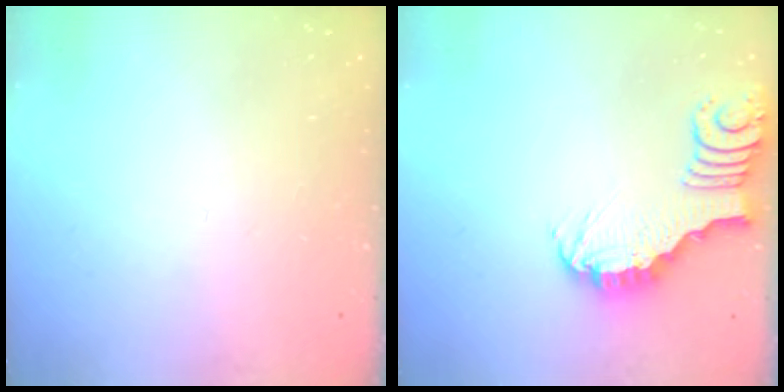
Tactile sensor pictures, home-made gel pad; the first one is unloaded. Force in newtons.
{"total": 3.5, "press": 3.5, "slide": 0.4}